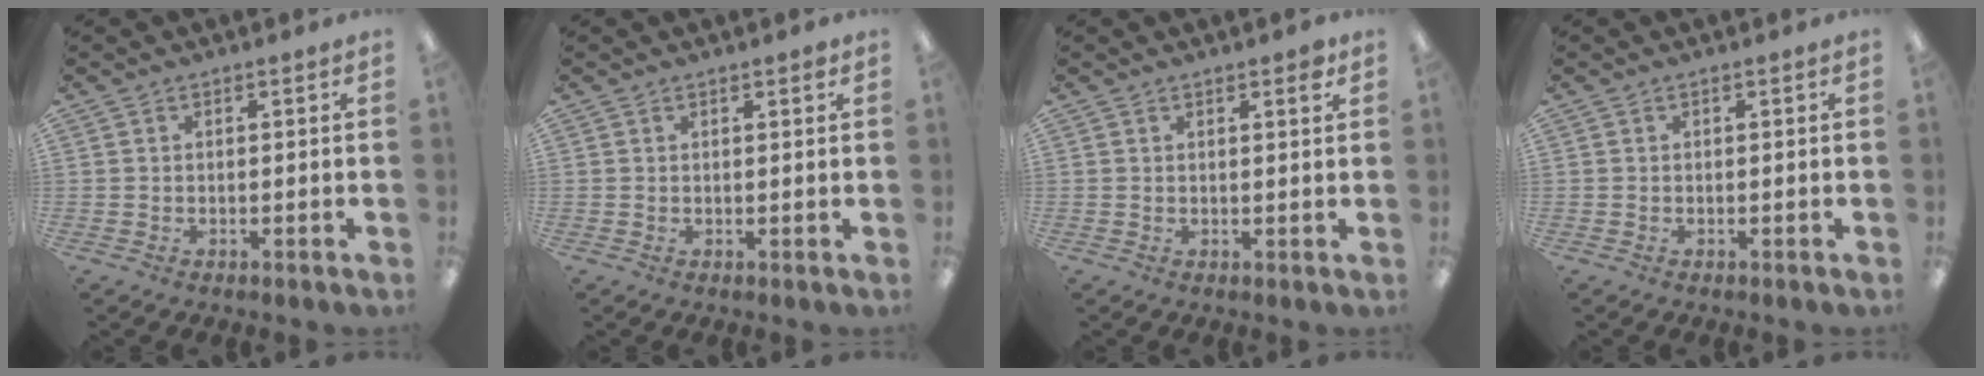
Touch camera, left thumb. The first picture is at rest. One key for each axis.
{"total": 0.9, "fx": 0.8, "fy": 0.1, "fz": 0.4, "tx": -0.001, "ty": -0.003, "tz": 0.013}
{"total": 1.8, "fx": 1.4, "fy": 0.3, "fz": 1.1, "tx": -0.008, "ty": -0.006, "tz": 0.021}
{"total": 0.0}